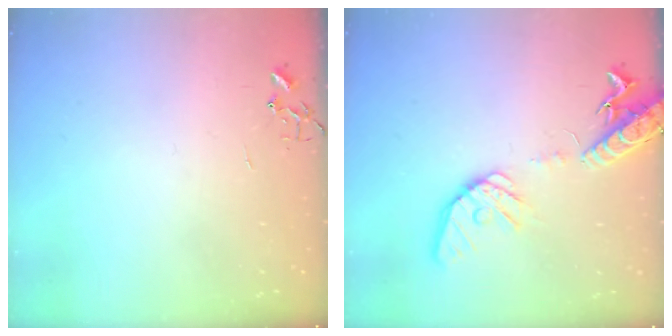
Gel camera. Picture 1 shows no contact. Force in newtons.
{"total": 16.0, "press": 15.8, "slide": 2.5}